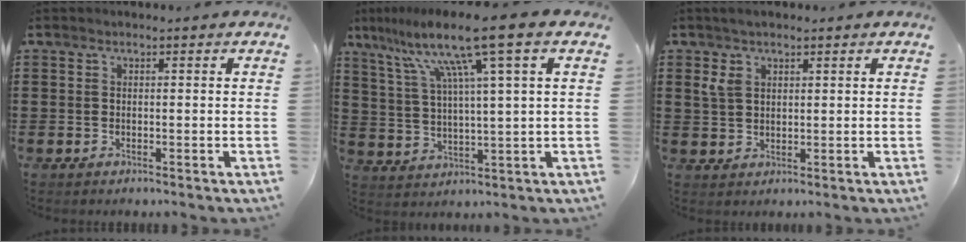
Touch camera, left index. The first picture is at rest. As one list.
[{"total": 11.7, "force": [7.3, -0.3, 9.1], "torque": [-0.197, -0.019, 0.118]}, {"total": 3.5, "force": [2.1, 2.0, 1.9], "torque": [-0.044, 0.010, 0.037]}]